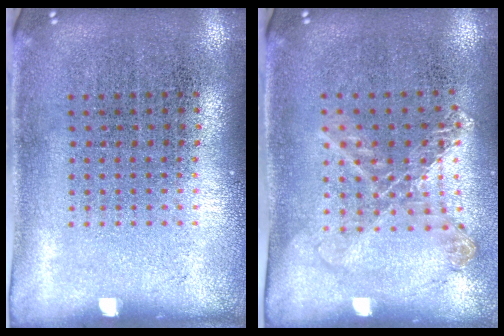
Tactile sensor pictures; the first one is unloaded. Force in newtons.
{"total": 1.1, "press": 1.1, "slide": 0.0}